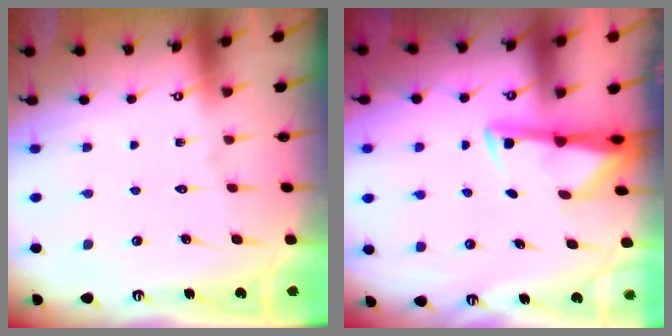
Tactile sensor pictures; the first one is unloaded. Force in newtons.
{"total": 2.9, "press": 2.9, "slide": 0.5}